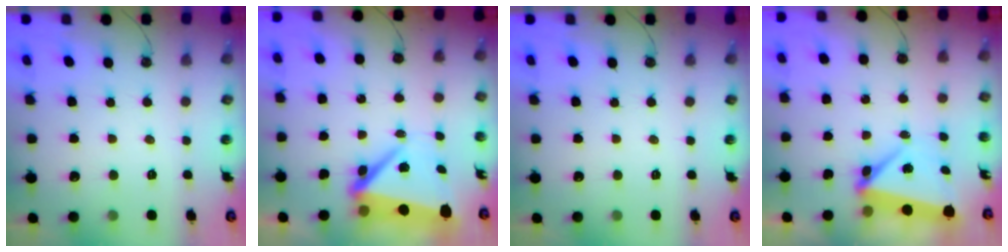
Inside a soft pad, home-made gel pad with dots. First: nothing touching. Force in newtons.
{"total": 7.9, "press": 7.9, "slide": 0.7}
{"total": 0.0}
{"total": 6.8, "press": 6.8, "slide": 0.4}